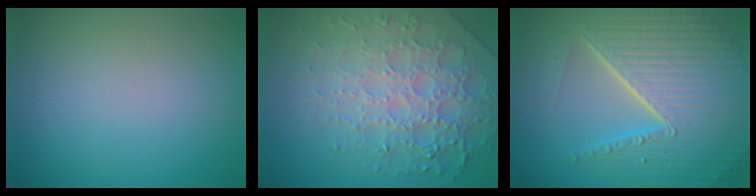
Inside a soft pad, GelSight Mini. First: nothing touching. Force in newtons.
{"total": 7.5, "press": 5.3, "slide": 5.3}
{"total": 10.0, "press": 6.3, "slide": 7.8}